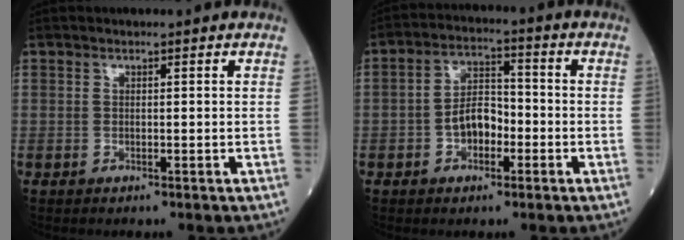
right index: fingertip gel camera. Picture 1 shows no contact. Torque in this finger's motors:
{"motor_torque": [0.17, -0.11, 0.12, 0.05]}